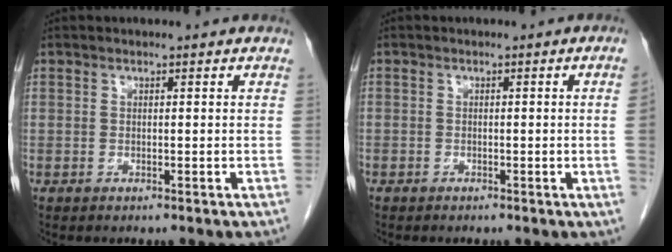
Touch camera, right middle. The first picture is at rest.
{"total": 1.5, "force": [-0.3, -0.6, 1.4], "torque": [-0.014, 0.000, -0.006]}